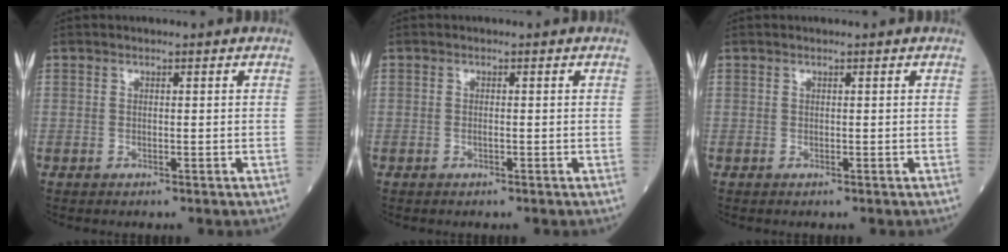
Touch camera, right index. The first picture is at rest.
{"total": 0.8, "force": [-0.2, 0.2, 0.7], "torque": [-0.017, -0.001, -0.002]}
{"total": 0.0}